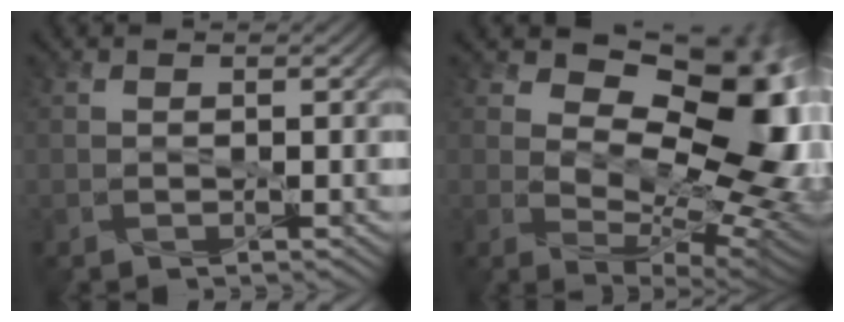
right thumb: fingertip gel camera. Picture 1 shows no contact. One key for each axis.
{"total": 13.8, "fx": 4.5, "fy": 8.2, "fz": 10.1, "tx": -0.135, "ty": -0.010, "tz": 0.075}